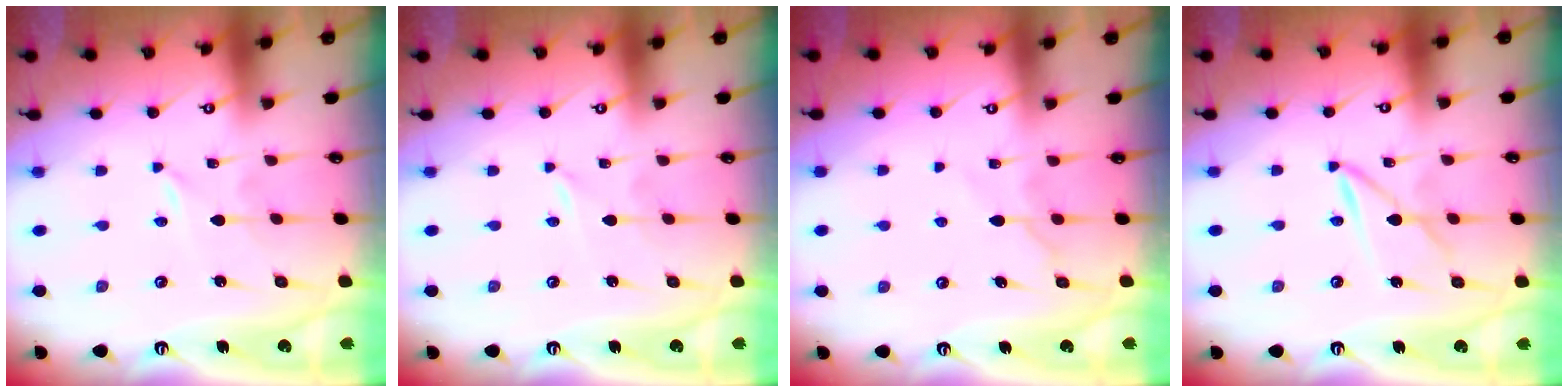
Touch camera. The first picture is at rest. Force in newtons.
{"total": 0.0}
{"total": 5.8, "press": 5.8, "slide": 0.7}
{"total": 2.9, "press": 2.9, "slide": 0.3}